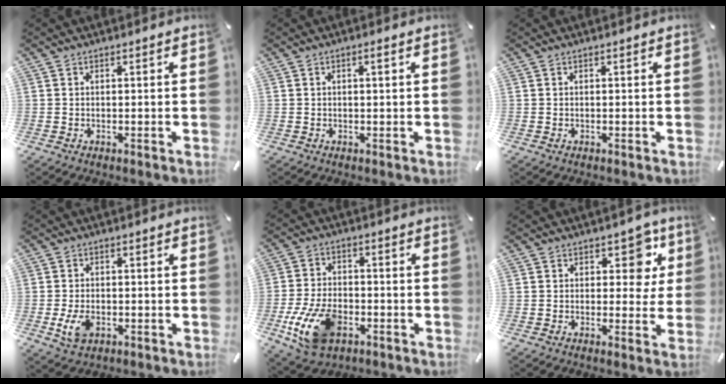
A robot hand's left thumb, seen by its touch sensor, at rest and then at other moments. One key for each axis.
{"total": 1.3, "fx": 0.2, "fy": 0.3, "fz": 1.3, "tx": -0.023, "ty": 0.001, "tz": 0.002}
{"total": 0.0}
{"total": 5.4, "fx": -1.7, "fy": 3.5, "fz": 3.8, "tx": -0.095, "ty": -0.002, "tz": -0.036}
{"total": 13.3, "fx": -5.1, "fy": 8.2, "fz": 9.1, "tx": -0.193, "ty": 0.009, "tz": -0.091}
{"total": 8.7, "fx": 3.3, "fy": 5.5, "fz": 5.8, "tx": -0.051, "ty": -0.013, "tz": 0.049}